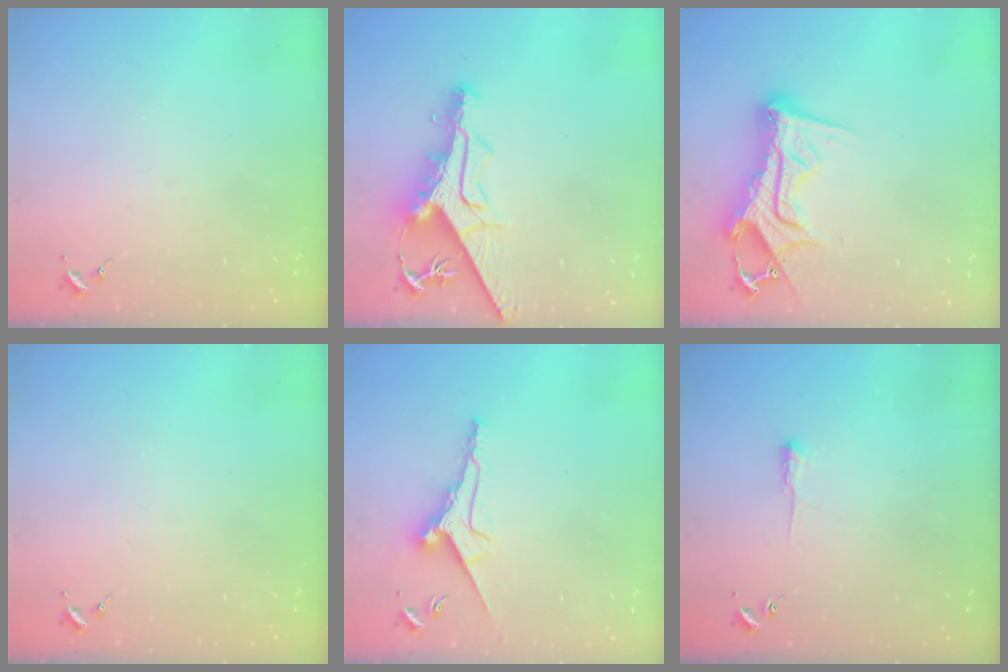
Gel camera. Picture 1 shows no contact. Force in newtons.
{"total": 12.7, "press": 12.7, "slide": 1.2}
{"total": 15.4, "press": 15.3, "slide": 1.3}
{"total": 0.0}
{"total": 9.2, "press": 9.2, "slide": 0.5}
{"total": 2.7, "press": 2.6, "slide": 0.4}